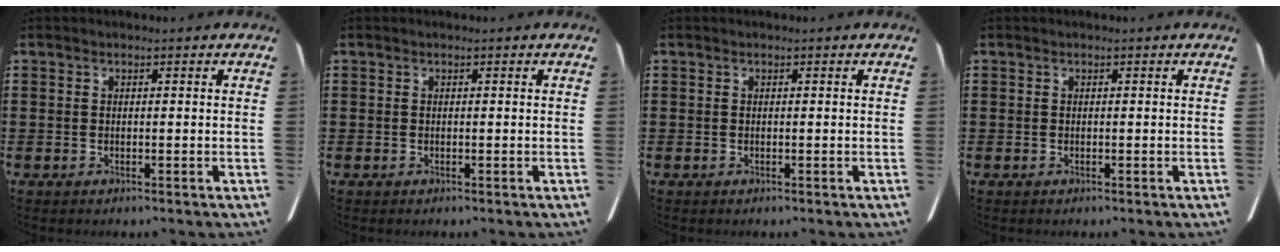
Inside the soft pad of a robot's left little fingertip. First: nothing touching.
{"total": 0.0}
{"total": 0.0}
{"total": 0.0}